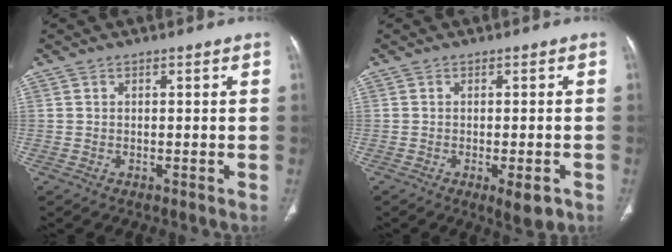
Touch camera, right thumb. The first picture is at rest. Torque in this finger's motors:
{"motor_torque": [-0.21, 0.23, -0.29, 0.01, 0.05]}